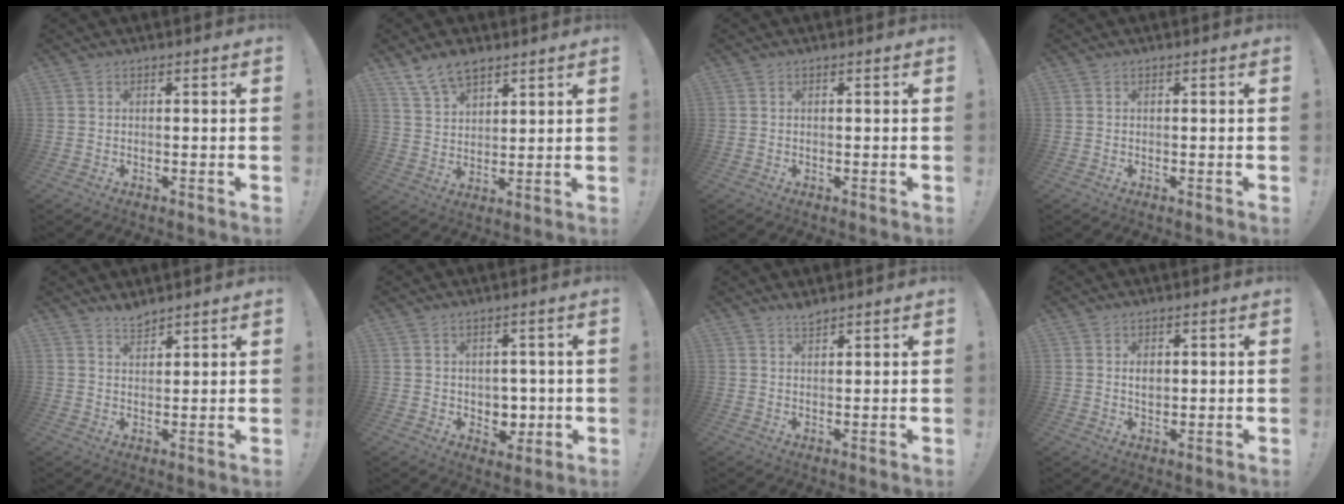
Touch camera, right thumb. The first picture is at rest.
{"total": 8.8, "force": [6.8, 4.4, 3.6], "torque": [-0.066, -0.035, 0.133]}
{"total": 0.0}
{"total": 0.0}
{"total": 3.4, "force": [3.3, 0.8, 0.7], "torque": [-0.006, -0.023, 0.058]}
{"total": 5.3, "force": [0.7, 4.9, 1.7], "torque": [-0.016, -0.011, 0.020]}
{"total": 2.2, "force": [2.1, 0.2, 0.7], "torque": [-0.003, -0.016, 0.036]}
{"total": 2.6, "force": [0.4, 1.8, 1.9], "torque": [-0.023, -0.001, 0.003]}